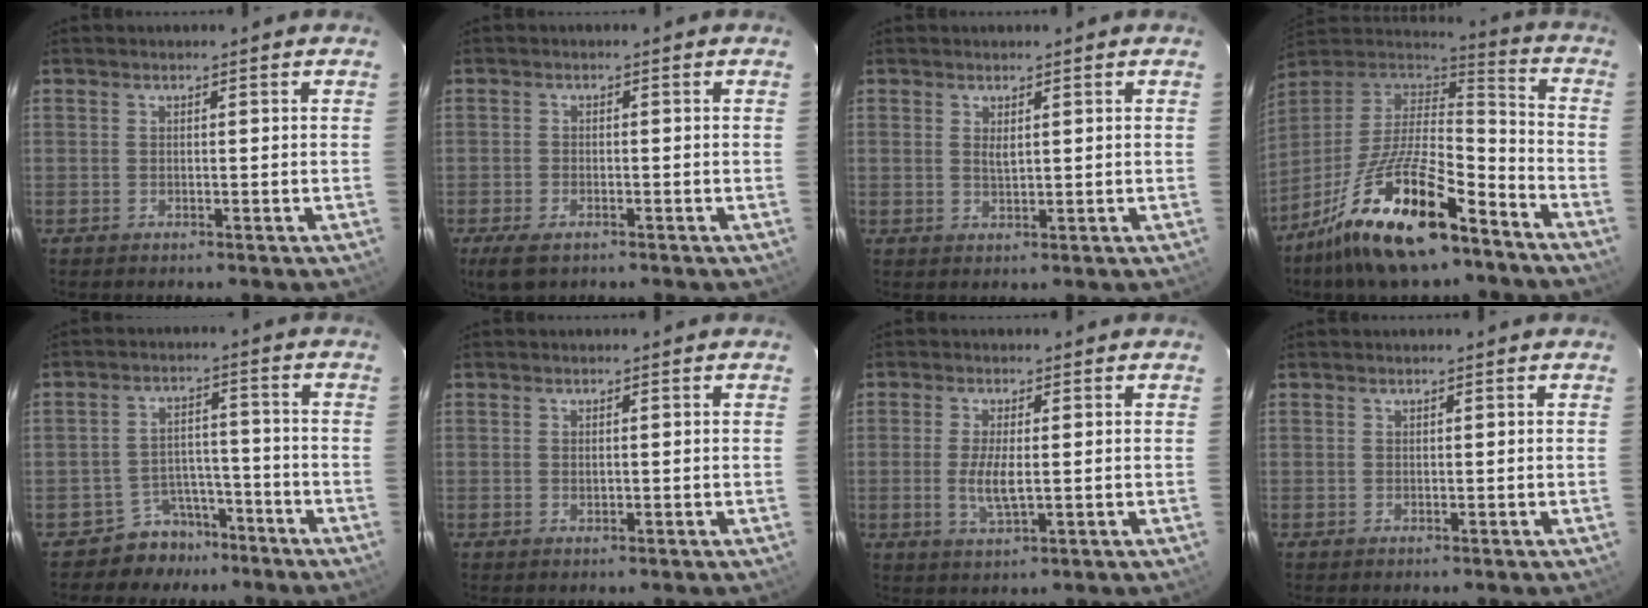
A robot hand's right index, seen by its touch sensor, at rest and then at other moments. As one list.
[{"total": 4.5, "force": [-2.9, 2.1, 2.7], "torque": [-0.068, -0.014, -0.053]}, {"total": 1.7, "force": [0.7, 0.7, 1.4], "torque": [-0.025, -0.001, 0.013]}, {"total": 21.7, "force": [-13.6, 6.8, 15.6], "torque": [-0.302, -0.020, -0.238]}, {"total": 6.9, "force": [-5.2, 4.5, -0.2], "torque": [0.001, 0.033, -0.078]}, {"total": 0.6, "force": [0.1, 0.4, 0.5], "torque": [-0.007, 0.000, 0.003]}, {"total": 4.7, "force": [-0.3, 1.2, 4.5], "torque": [-0.094, -0.009, -0.008]}, {"total": 0.0}]